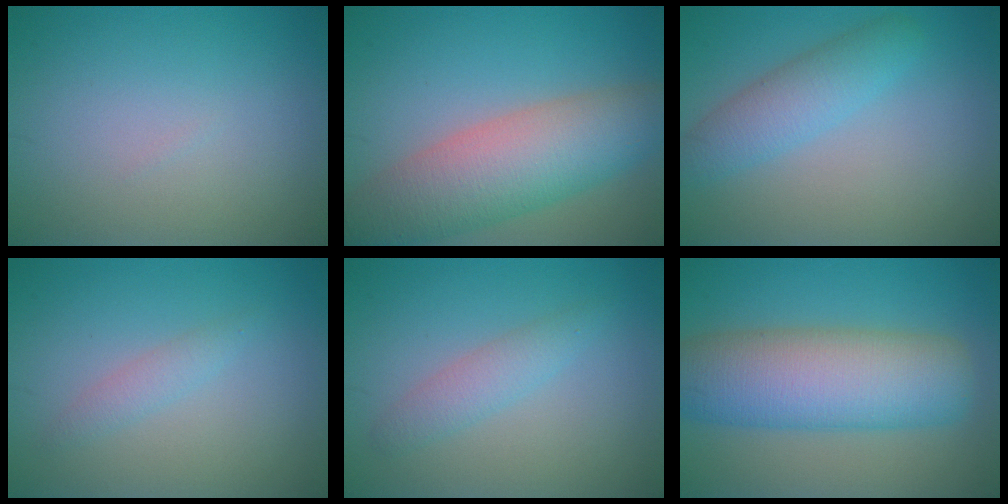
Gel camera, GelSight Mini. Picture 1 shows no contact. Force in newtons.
{"total": 8.5, "press": 8.4, "slide": 0.6}
{"total": 3.7, "press": 3.6, "slide": 0.2}
{"total": 1.3, "press": 1.3, "slide": 0.0}
{"total": 2.1, "press": 2.1, "slide": 0.2}
{"total": 9.8, "press": 9.8, "slide": 0.4}